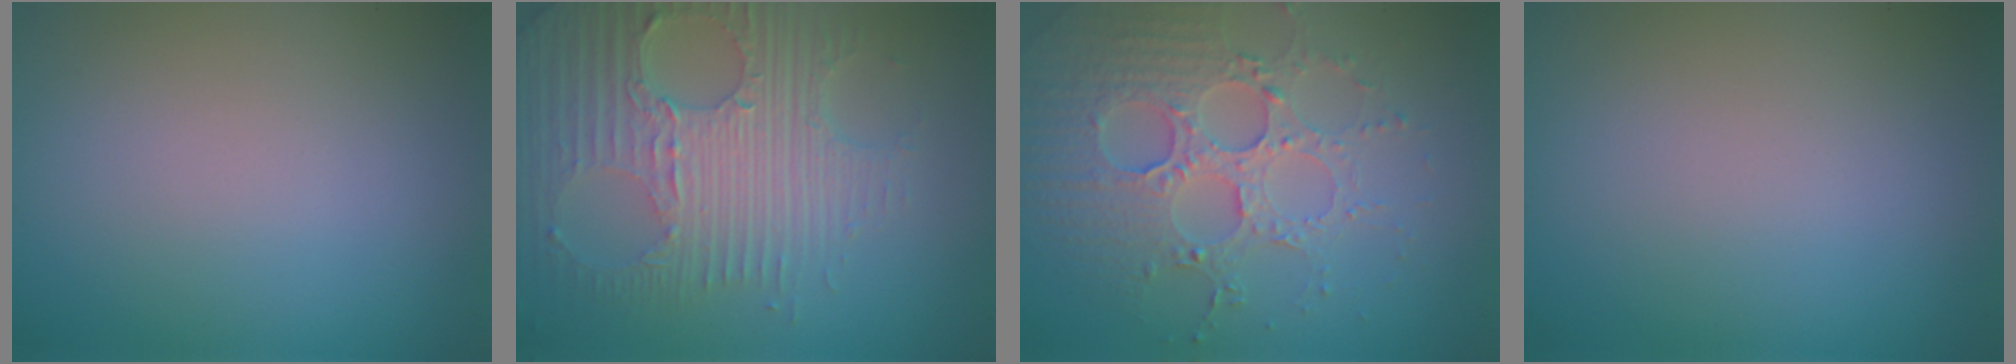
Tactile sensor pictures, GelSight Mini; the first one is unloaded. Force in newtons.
{"total": 8.0, "press": 5.6, "slide": 5.8}
{"total": 5.1, "press": 4.5, "slide": 2.3}
{"total": 0.0}